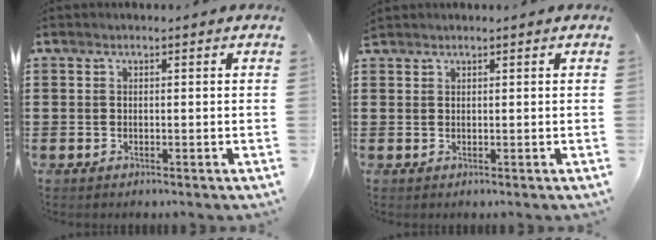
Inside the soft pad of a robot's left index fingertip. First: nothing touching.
{"total": 0.8, "force": [0.8, 0.0, 0.1], "torque": [-0.003, -0.001, 0.016]}